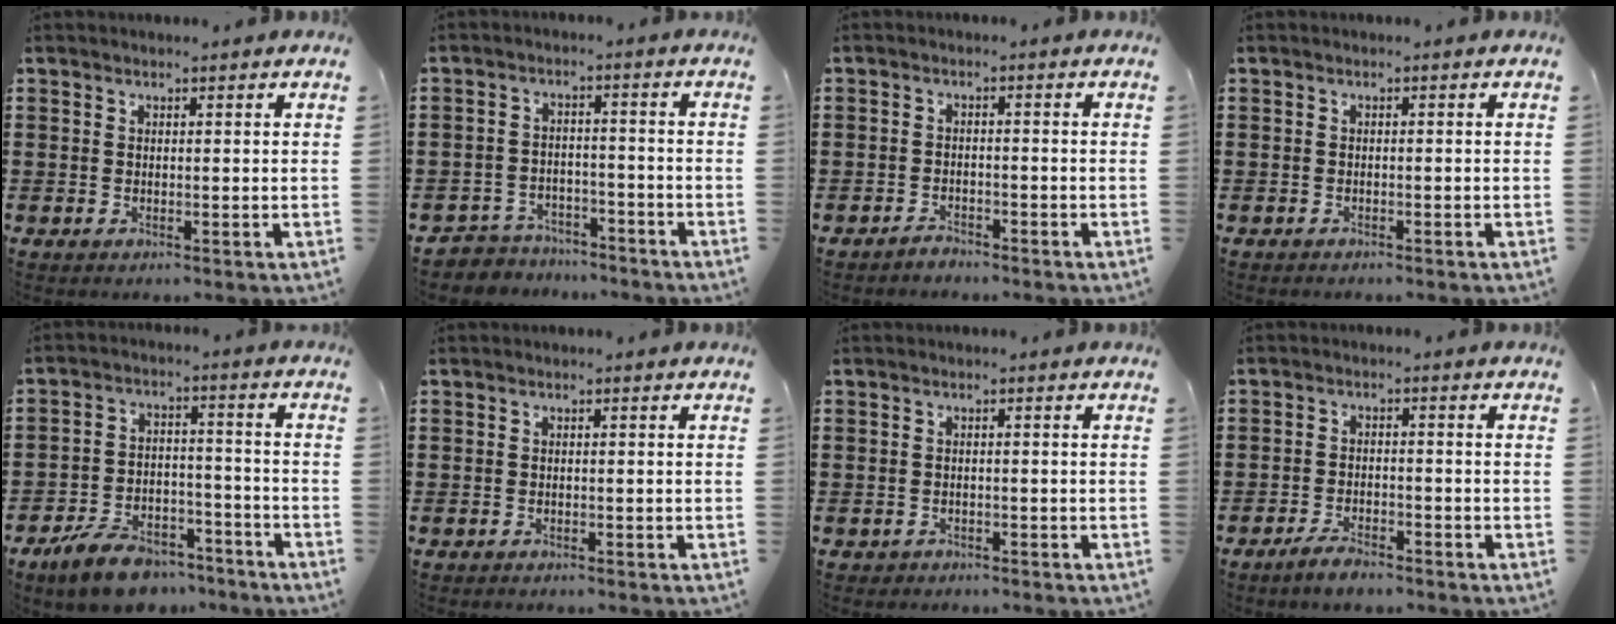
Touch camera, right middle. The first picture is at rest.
{"total": 4.0, "force": [-3.9, 0.9, -0.3], "torque": [-0.004, 0.003, -0.085]}
{"total": 1.8, "force": [-1.7, 0.4, 0.1], "torque": [-0.009, 0.002, -0.037]}
{"total": 0.6, "force": [-0.6, 0.1, 0.0], "torque": [-0.001, 0.001, -0.013]}
{"total": 8.1, "force": [-7.0, 2.9, 2.8], "torque": [-0.056, 0.025, -0.135]}
{"total": 0.7, "force": [-0.7, 0.1, 0.0], "torque": [-0.001, 0.001, -0.015]}
{"total": 1.1, "force": [-1.0, 0.4, -0.1], "torque": [-0.003, 0.002, -0.023]}
{"total": 3.6, "force": [-3.0, 0.6, 1.9], "torque": [-0.039, 0.002, -0.059]}